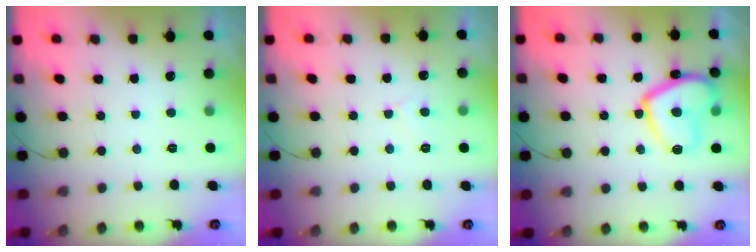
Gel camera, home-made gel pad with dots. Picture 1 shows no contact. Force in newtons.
{"total": 2.3, "press": 2.3, "slide": 0.2}
{"total": 14.7, "press": 14.6, "slide": 1.4}